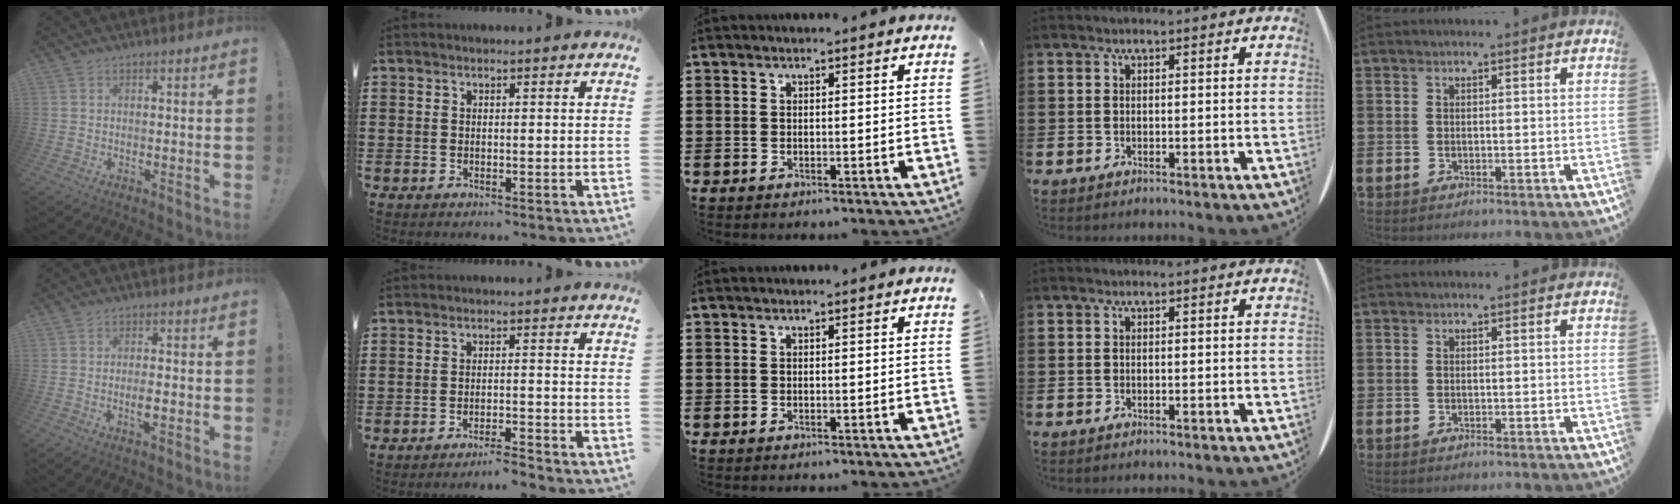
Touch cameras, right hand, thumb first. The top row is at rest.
{"thumb": {"total": 3.4, "force": [-1.3, 0.9, 3.0], "torque": [-0.055, 0.001, -0.025]}, "index": {"total": 2.6, "force": [-2.5, -0.2, 0.7], "torque": [-0.014, -0.001, -0.052]}}